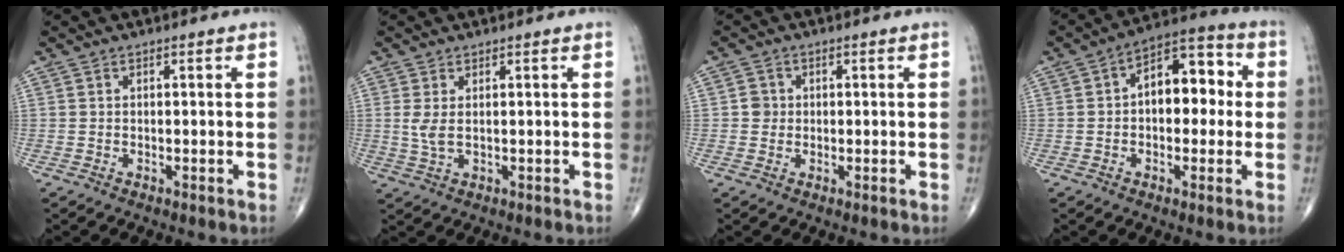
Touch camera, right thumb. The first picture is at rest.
{"total": 2.9, "force": [0.6, 1.2, 2.6], "torque": [-0.064, -0.003, 0.019]}
{"total": 2.2, "force": [0.1, 2.1, 0.6], "torque": [0.003, 0.005, 0.000]}
{"total": 11.7, "force": [0.9, 7.1, 9.3], "torque": [-0.101, 0.034, 0.003]}